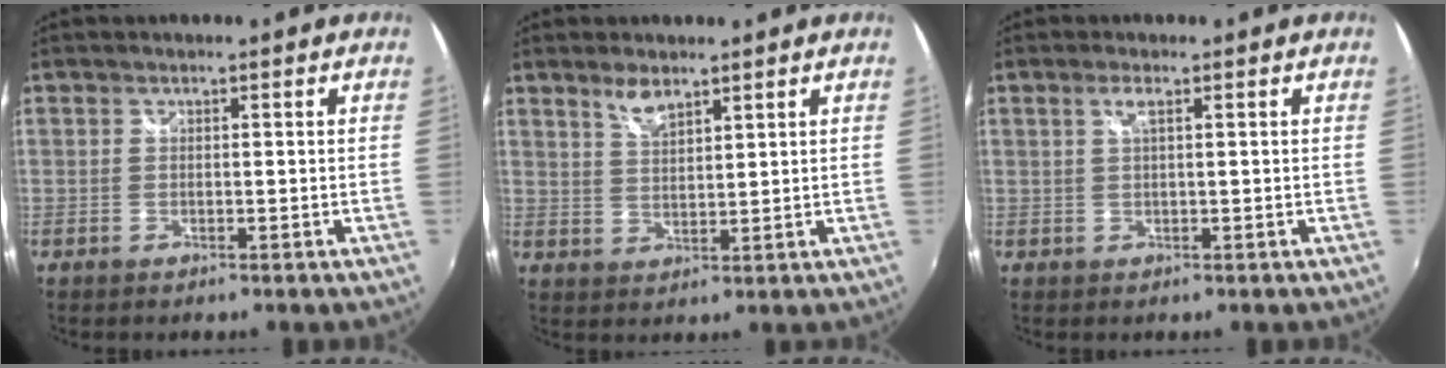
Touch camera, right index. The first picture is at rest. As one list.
[{"total": 4.0, "force": [3.1, 1.2, 2.2], "torque": [-0.040, 0.000, 0.057]}, {"total": 1.6, "force": [0.7, 0.0, 1.5], "torque": [-0.027, 0.002, 0.011]}]